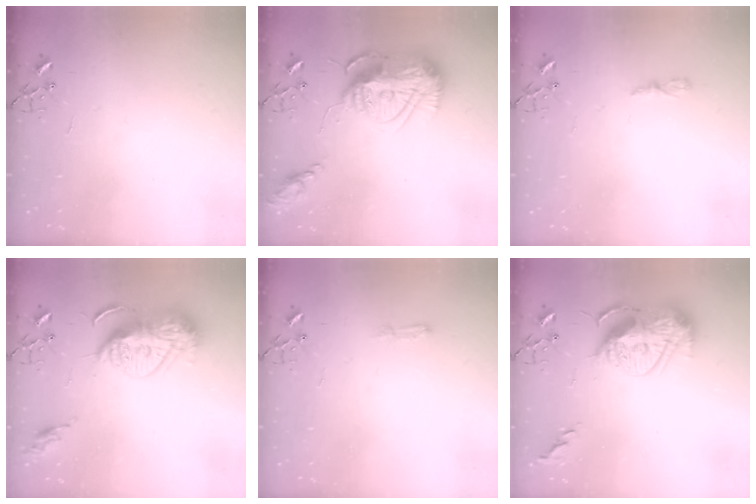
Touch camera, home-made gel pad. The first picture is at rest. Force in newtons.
{"total": 18.7, "press": 18.6, "slide": 1.7}
{"total": 4.4, "press": 4.4, "slide": 0.6}
{"total": 15.5, "press": 15.4, "slide": 1.4}
{"total": 3.8, "press": 3.8, "slide": 0.5}
{"total": 15.6, "press": 15.6, "slide": 1.2}